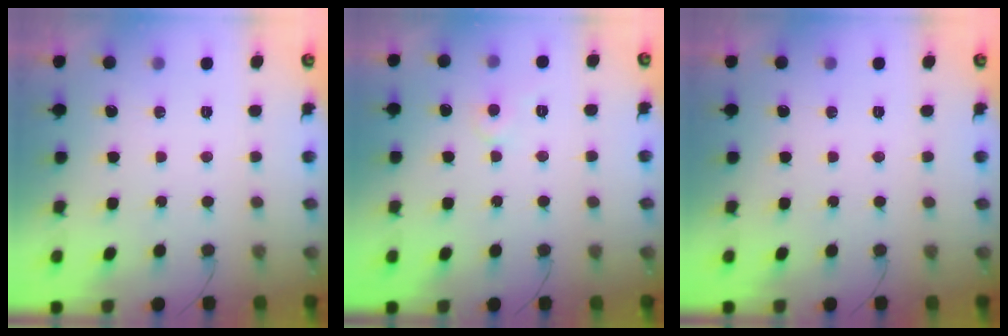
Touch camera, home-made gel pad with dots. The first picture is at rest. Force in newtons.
{"total": 4.3, "press": 4.2, "slide": 0.5}
{"total": 0.0}